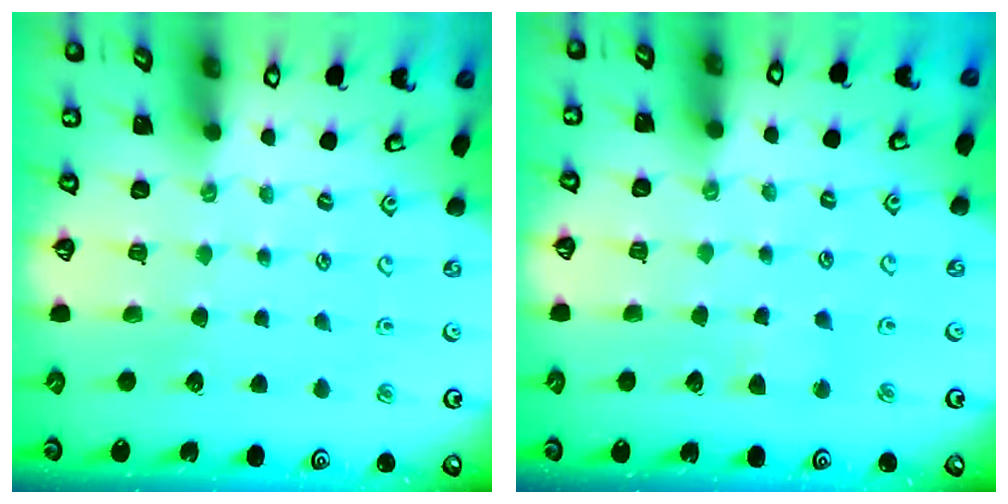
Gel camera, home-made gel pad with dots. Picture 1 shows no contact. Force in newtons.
{"total": 2.4, "press": 2.4, "slide": 0.5}